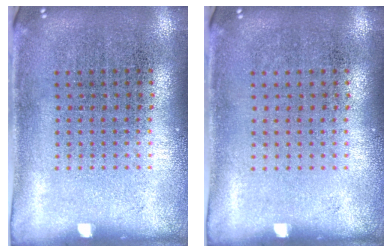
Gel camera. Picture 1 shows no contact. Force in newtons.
{"total": 0.0}